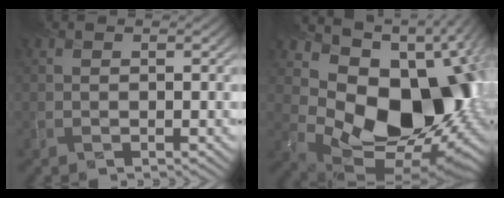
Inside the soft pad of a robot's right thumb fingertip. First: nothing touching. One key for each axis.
{"total": 18.2, "fx": 2.6, "fy": 12.5, "fz": 13.0, "tx": -0.193, "ty": -0.054, "tz": 0.089}